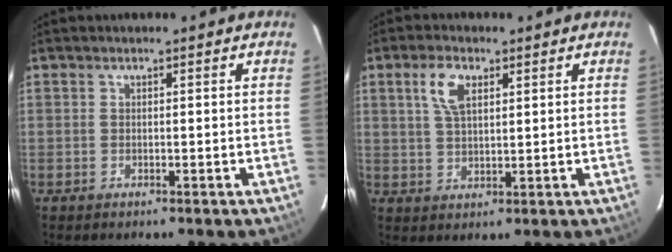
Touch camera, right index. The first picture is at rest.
{"total": 5.6, "force": [2.4, 2.8, 4.3], "torque": [-0.082, 0.010, 0.048]}